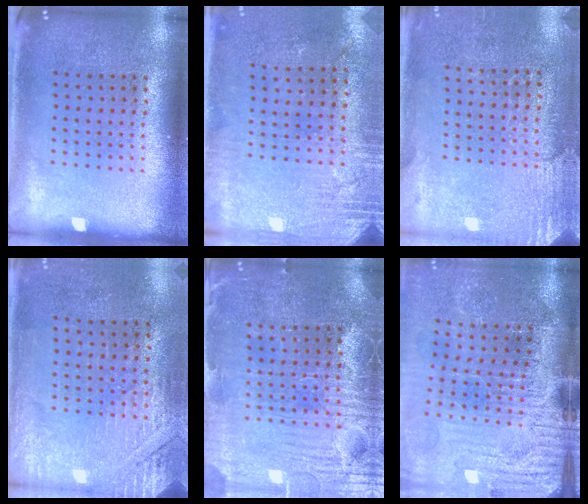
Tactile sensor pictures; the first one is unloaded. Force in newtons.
{"total": 2.8, "press": 2.4, "slide": 1.5}
{"total": 2.7, "press": 2.4, "slide": 1.3}
{"total": 2.7, "press": 2.4, "slide": 1.3}
{"total": 4.0, "press": 3.8, "slide": 1.4}
{"total": 4.7, "press": 4.0, "slide": 2.5}